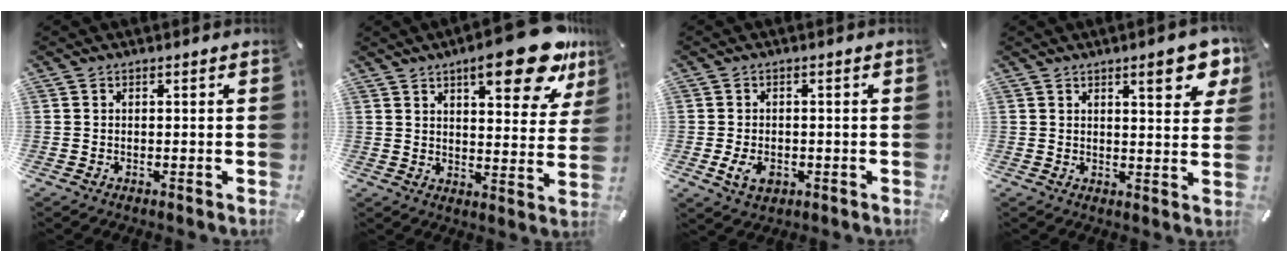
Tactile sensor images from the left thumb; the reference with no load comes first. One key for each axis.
{"total": 18.4, "fx": 11.3, "fy": 6.0, "fz": 13.2, "tx": -0.180, "ty": -0.065, "tz": 0.176}
{"total": 4.4, "fx": -1.2, "fy": 3.0, "fz": 3.0, "tx": -0.064, "ty": -0.003, "tz": -0.026}
{"total": 9.6, "fx": 5.2, "fy": 2.9, "fz": 7.5, "tx": -0.095, "ty": -0.022, "tz": 0.081}